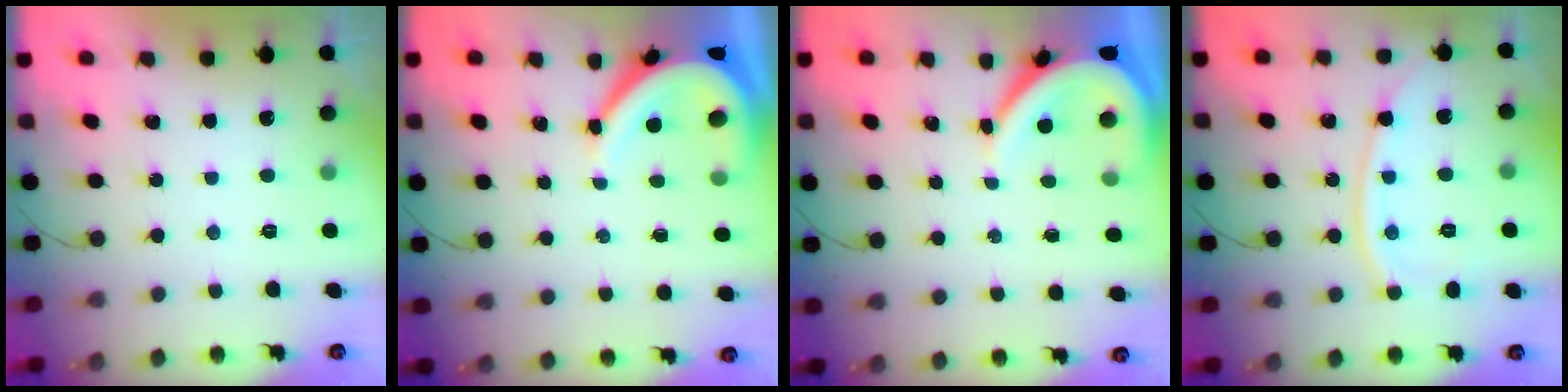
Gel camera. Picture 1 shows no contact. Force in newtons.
{"total": 10.0, "press": 9.9, "slide": 0.9}
{"total": 8.3, "press": 8.2, "slide": 1.0}
{"total": 10.4, "press": 10.4, "slide": 0.3}